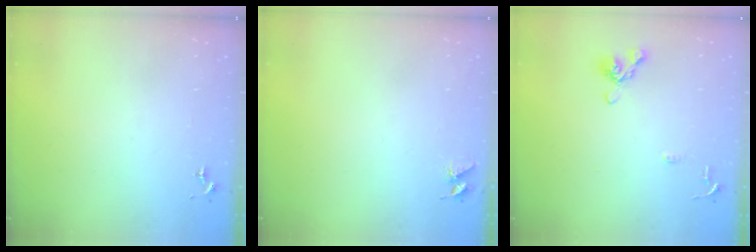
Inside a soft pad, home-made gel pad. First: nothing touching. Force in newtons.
{"total": 3.7, "press": 3.7, "slide": 0.3}
{"total": 10.4, "press": 10.3, "slide": 1.6}